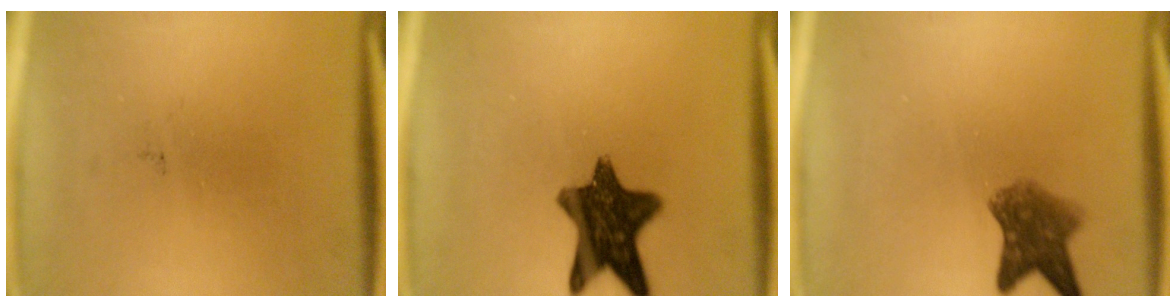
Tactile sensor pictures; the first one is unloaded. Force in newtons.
{"total": 11.8}
{"total": 5.8}